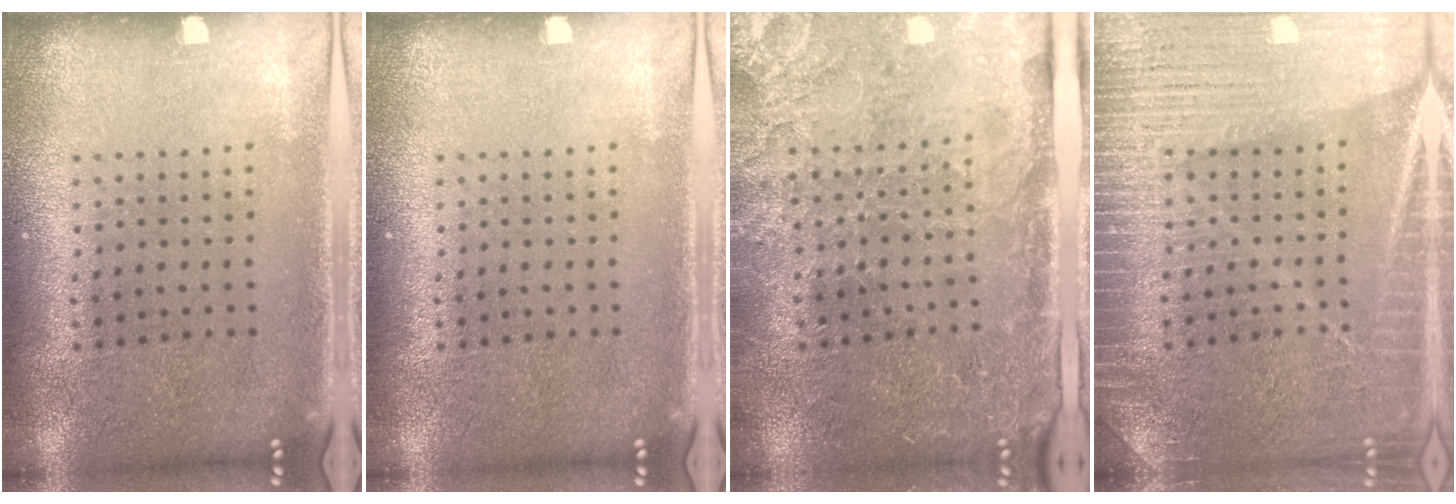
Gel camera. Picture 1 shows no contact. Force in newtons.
{"total": 0.0}
{"total": 3.4, "press": 3.4, "slide": 0.6}
{"total": 3.7, "press": 3.7, "slide": 0.6}